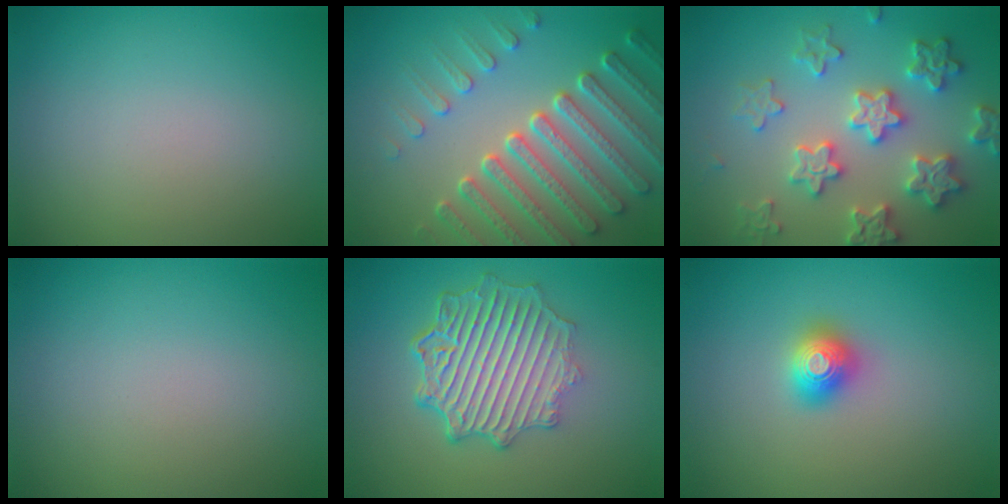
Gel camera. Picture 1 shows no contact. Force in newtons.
{"total": 7.4, "press": 5.7, "slide": 4.8}
{"total": 5.9, "press": 5.8, "slide": 1.2}
{"total": 0.0}
{"total": 6.9, "press": 5.2, "slide": 4.6}
{"total": 2.0, "press": 2.0, "slide": 0.2}